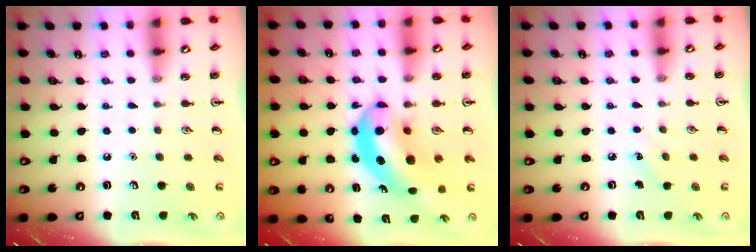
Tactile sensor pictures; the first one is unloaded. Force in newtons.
{"total": 9.9, "press": 9.4, "slide": 3.1}
{"total": 3.6, "press": 3.4, "slide": 1.3}